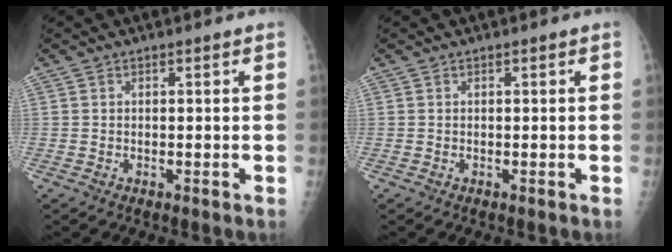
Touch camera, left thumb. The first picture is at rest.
{"total": 0.0}